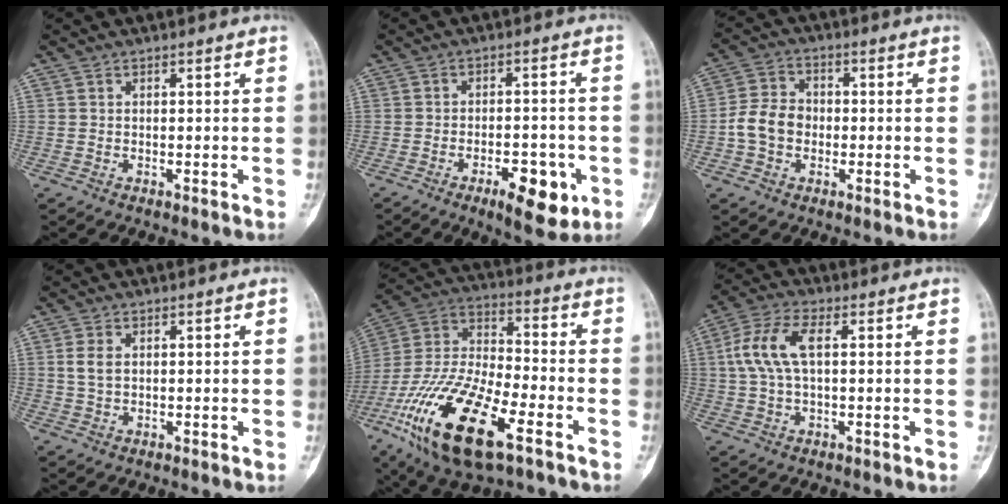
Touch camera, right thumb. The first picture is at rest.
{"total": 9.5, "force": [-4.2, 3.9, 7.6], "torque": [-0.095, 0.017, -0.055]}
{"total": 7.4, "force": [-1.3, 5.9, 4.3], "torque": [-0.070, 0.024, -0.034]}
{"total": 2.9, "force": [0.6, 1.8, 2.2], "torque": [-0.047, 0.000, 0.013]}
{"total": 24.8, "force": [-11.7, 9.5, 19.6], "torque": [-0.430, 0.024, -0.213]}
{"total": 9.0, "force": [1.4, 4.3, 7.8], "torque": [-0.173, 0.025, 0.025]}